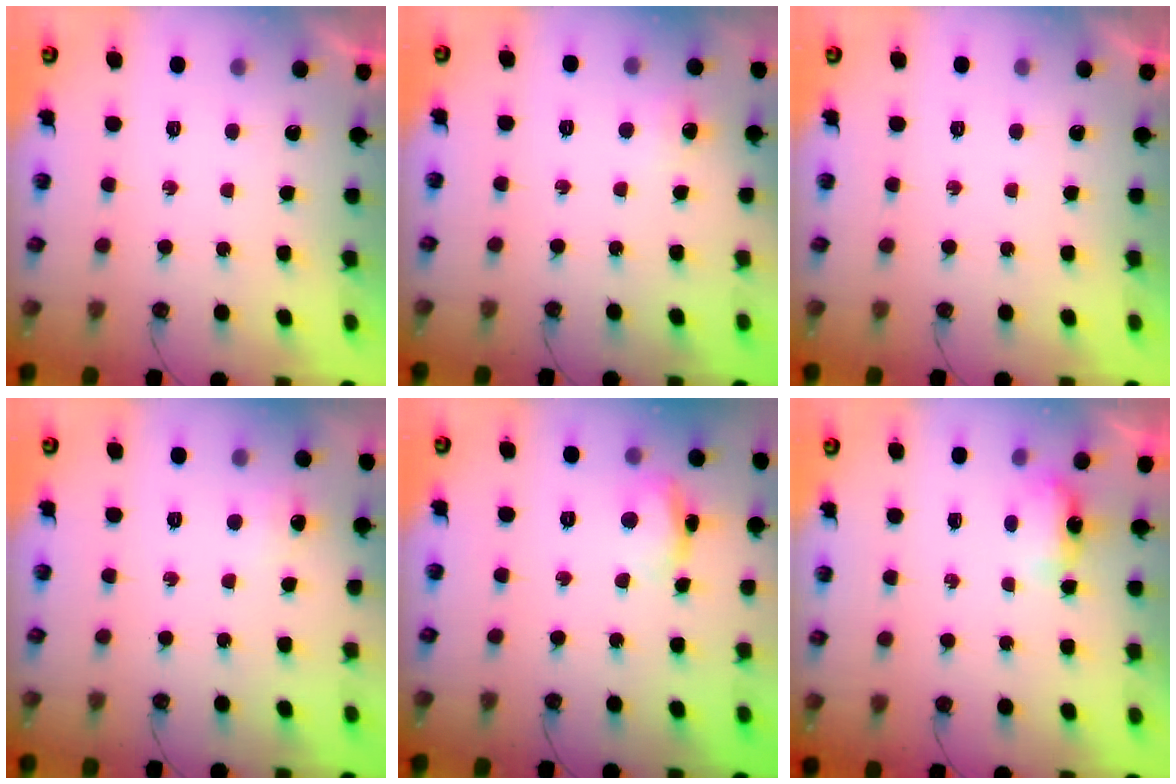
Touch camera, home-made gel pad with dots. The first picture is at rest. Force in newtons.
{"total": 5.6, "press": 5.6, "slide": 0.8}
{"total": 0.0}
{"total": 4.9, "press": 4.9, "slide": 0.7}
{"total": 8.7, "press": 8.6, "slide": 0.5}
{"total": 3.7, "press": 3.7, "slide": 0.4}